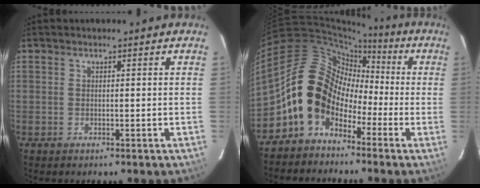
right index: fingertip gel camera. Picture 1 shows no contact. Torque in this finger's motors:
{"motor_torque": [0.99, -0.58, 1.06, 0.21]}